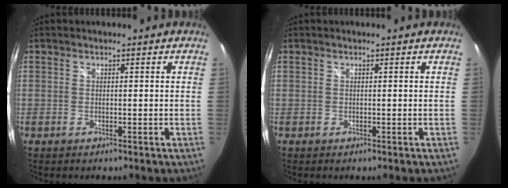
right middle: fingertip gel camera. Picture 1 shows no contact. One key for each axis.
{"total": 0.0}